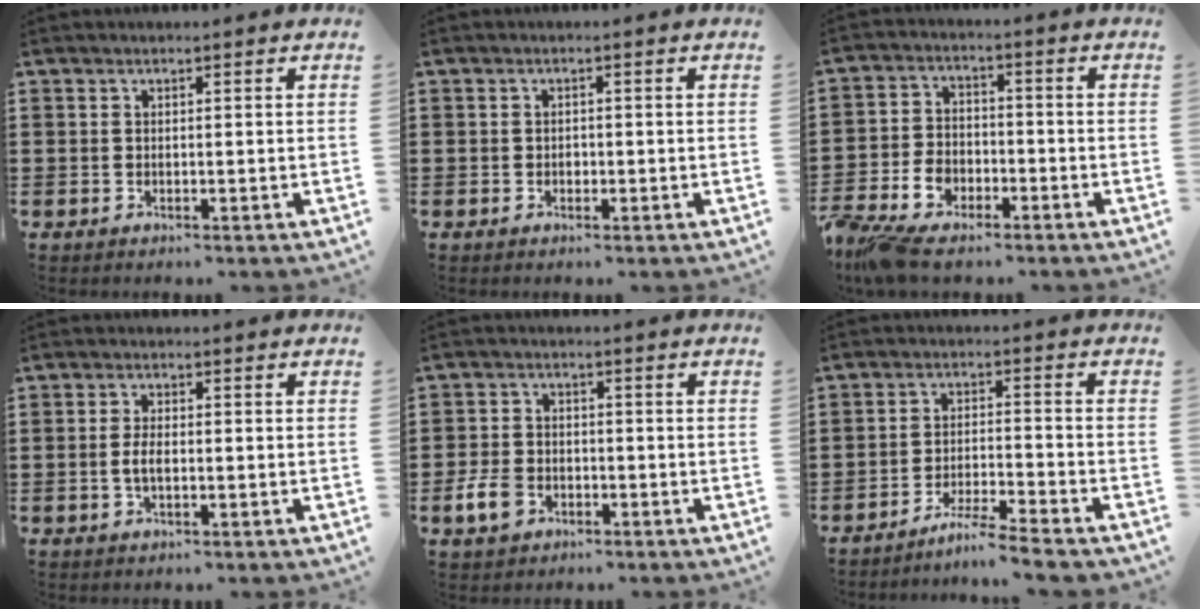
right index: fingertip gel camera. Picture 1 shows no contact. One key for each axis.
{"total": 0.9, "fx": -0.3, "fy": 0.6, "fz": 0.6, "tx": -0.012, "ty": 0.000, "tz": -0.006}
{"total": 6.1, "fx": -4.1, "fy": 3.5, "fz": 2.9, "tx": -0.085, "ty": 0.003, "tz": -0.086}
{"total": 2.6, "fx": -0.4, "fy": 1.1, "fz": 2.3, "tx": -0.059, "ty": -0.003, "tz": -0.012}
{"total": 4.7, "fx": -2.2, "fy": 3.1, "fz": 2.7, "tx": -0.078, "ty": -0.003, "tz": -0.049}
{"total": 5.0, "fx": -4.6, "fy": -0.7, "fz": 1.9, "tx": -0.040, "ty": -0.013, "tz": -0.089}